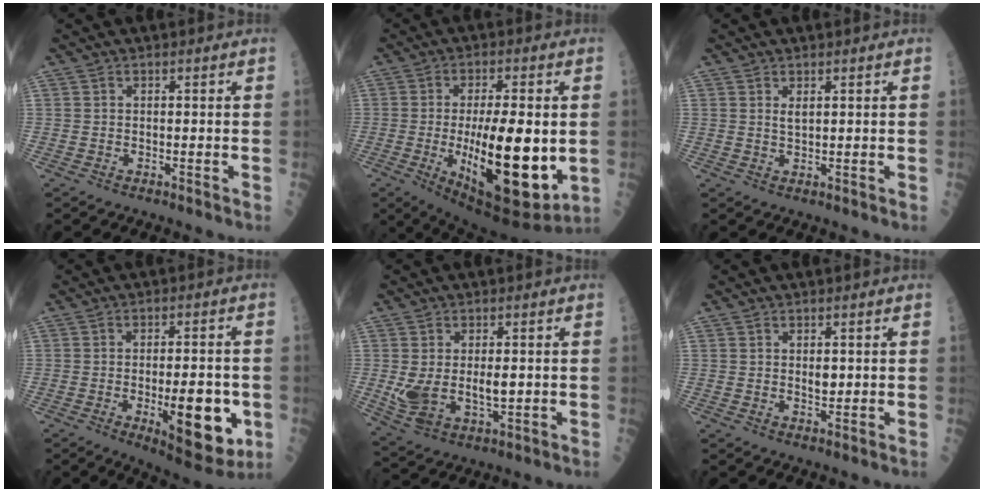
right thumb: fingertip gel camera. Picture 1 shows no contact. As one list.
[{"total": 22.4, "force": [-2.5, 7.6, 20.9], "torque": [-0.327, -0.032, -0.020]}, {"total": 1.2, "force": [0.7, 0.4, 1.0], "torque": [-0.015, -0.006, 0.014]}, {"total": 14.3, "force": [-3.5, 5.4, 12.8], "torque": [-0.150, -0.001, -0.038]}, {"total": 9.2, "force": [0.0, 5.3, 7.5], "torque": [-0.134, -0.010, 0.012]}, {"total": 1.8, "force": [0.4, 1.0, 1.5], "torque": [-0.017, -0.004, 0.007]}]